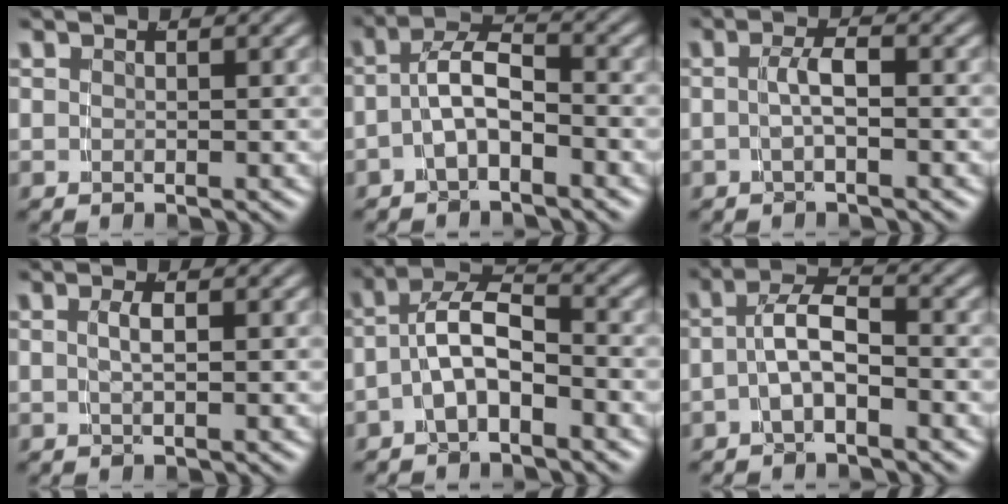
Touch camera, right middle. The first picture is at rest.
{"total": 3.8, "force": [-1.4, 1.8, 3.0], "torque": [-0.054, -0.002, -0.028]}
{"total": 2.1, "force": [-0.8, 0.0, 1.9], "torque": [-0.031, 0.001, -0.011]}
{"total": 1.4, "force": [-0.3, -0.3, 1.3], "torque": [-0.027, 0.000, -0.001]}
{"total": 5.1, "force": [-1.4, 3.1, 3.8], "torque": [-0.073, -0.013, -0.026]}
{"total": 3.4, "force": [-1.3, 1.3, 2.8], "torque": [-0.051, 0.001, -0.026]}